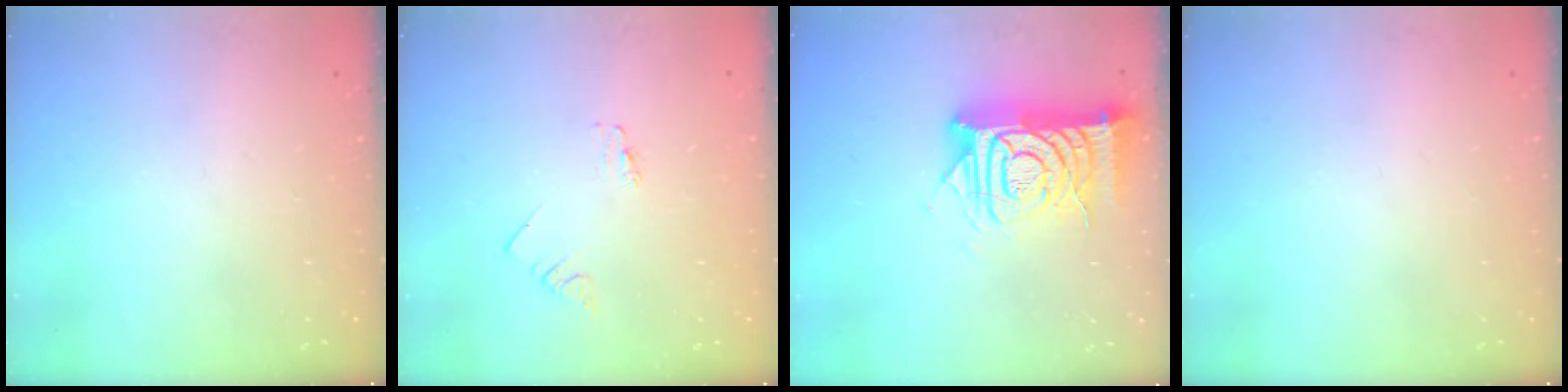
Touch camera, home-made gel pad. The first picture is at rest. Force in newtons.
{"total": 0.0}
{"total": 16.5, "press": 16.5, "slide": 1.5}
{"total": 0.0}